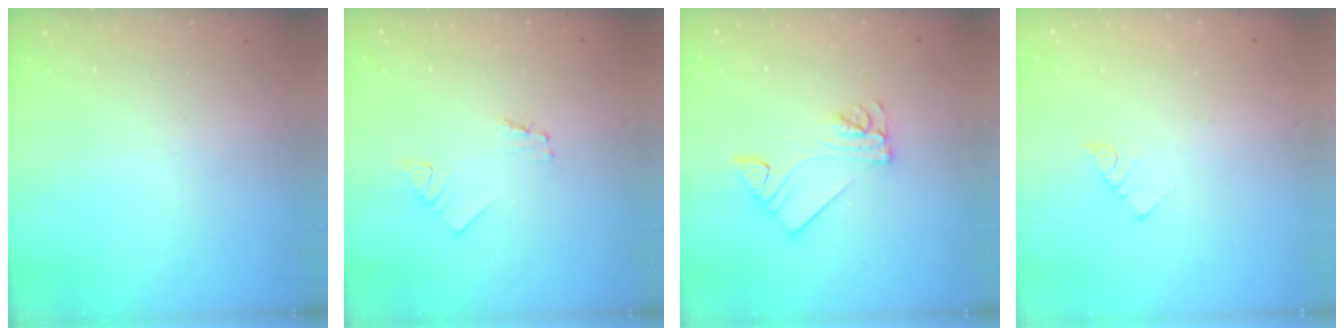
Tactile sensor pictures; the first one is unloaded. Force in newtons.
{"total": 1.2, "press": 1.2, "slide": 0.0}
{"total": 7.9, "press": 7.9, "slide": 0.8}
{"total": 3.2, "press": 3.2, "slide": 0.2}